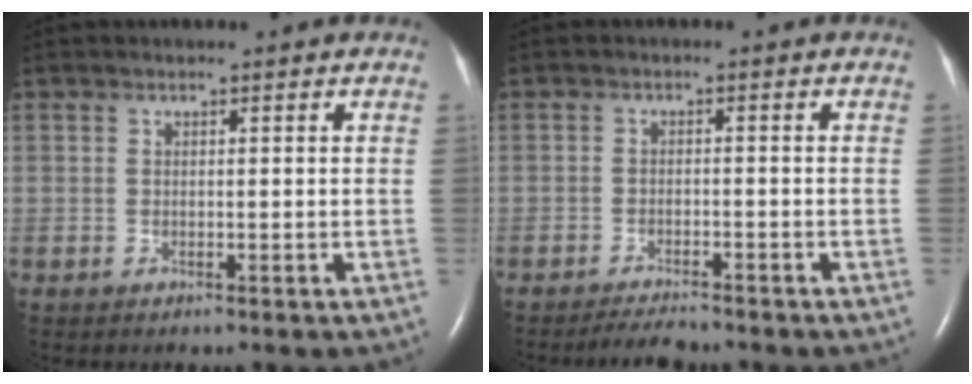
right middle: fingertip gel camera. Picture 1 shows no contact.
{"total": 3.2, "force": [-3.0, 0.4, 1.1], "torque": [-0.026, -0.011, -0.051]}